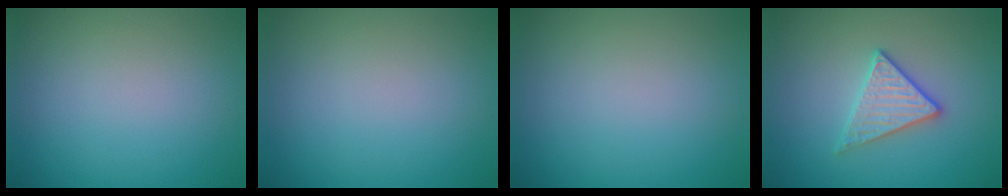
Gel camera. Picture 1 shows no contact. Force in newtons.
{"total": 0.0}
{"total": 0.0}
{"total": 2.8, "press": 2.7, "slide": 0.8}